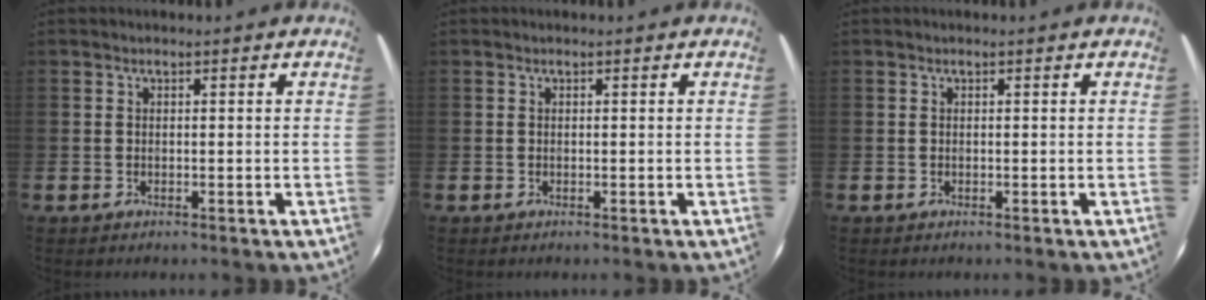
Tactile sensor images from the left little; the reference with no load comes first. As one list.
[{"total": 0.0}, {"total": 0.0}]